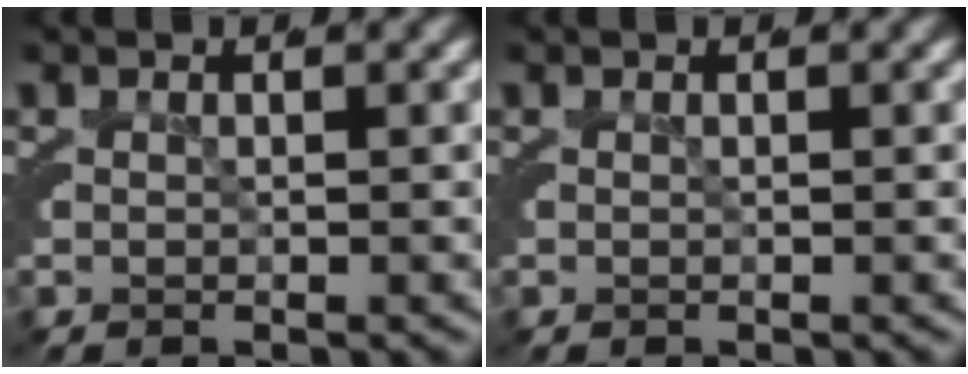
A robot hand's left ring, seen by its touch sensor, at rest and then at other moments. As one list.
[{"total": 0.0}]